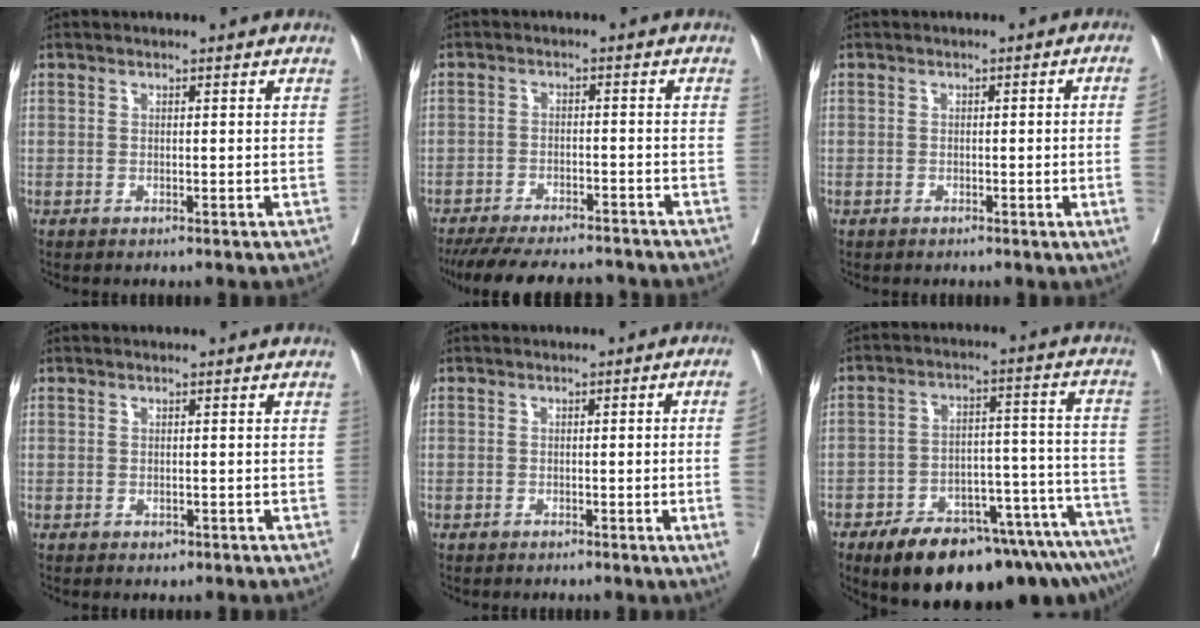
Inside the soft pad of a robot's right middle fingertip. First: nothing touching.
{"total": 15.6, "force": [-13.9, 3.3, 6.1], "torque": [-0.131, -0.018, -0.192]}
{"total": 3.9, "force": [-0.8, -0.8, 3.7], "torque": [-0.046, 0.000, -0.009]}
{"total": 0.5, "force": [-0.3, 0.4, 0.2], "torque": [-0.004, 0.001, -0.002]}
{"total": 4.8, "force": [-1.0, -1.2, 4.5], "torque": [-0.051, -0.004, -0.014]}
{"total": 21.5, "force": [-16.8, 5.6, 12.2], "torque": [-0.113, 0.023, -0.238]}